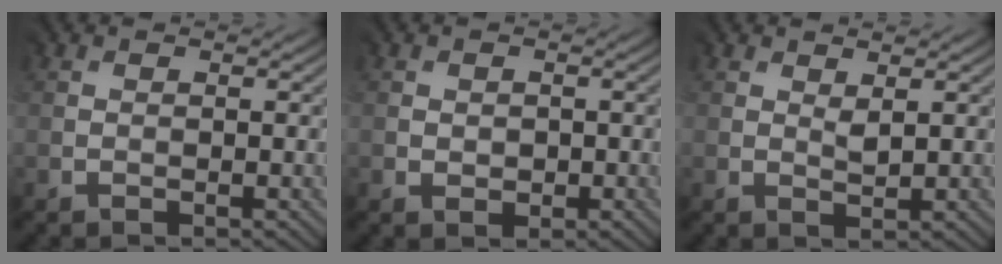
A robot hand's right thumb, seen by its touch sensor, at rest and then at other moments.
{"total": 1.4, "force": [-0.1, 1.3, 0.3], "torque": [0.000, -0.005, 0.003]}
{"total": 1.5, "force": [1.3, 0.5, 0.5], "torque": [-0.016, -0.001, 0.023]}